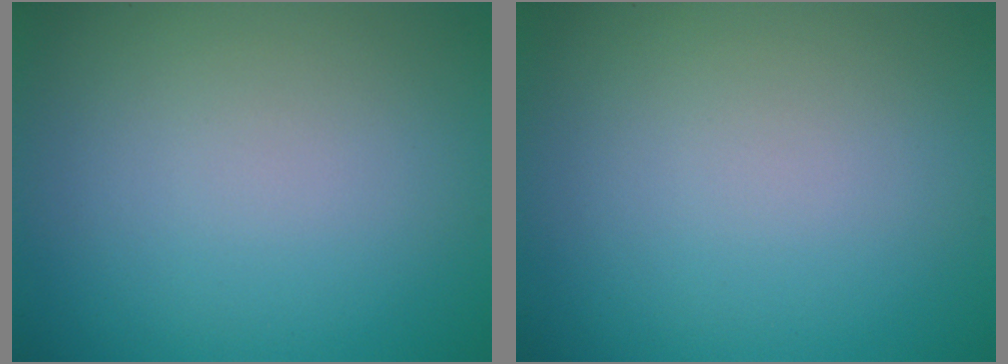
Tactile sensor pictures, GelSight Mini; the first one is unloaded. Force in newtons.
{"total": 0.0}